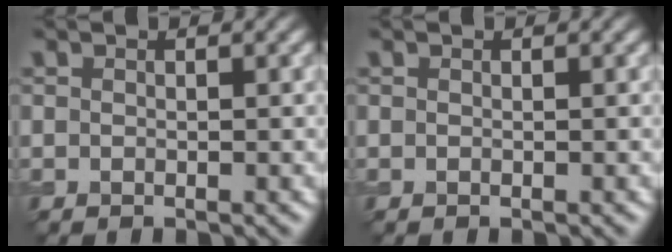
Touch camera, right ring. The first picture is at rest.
{"total": 0.0}